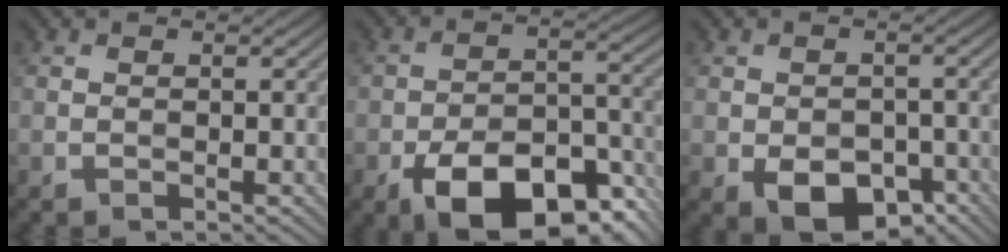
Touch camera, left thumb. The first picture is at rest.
{"total": 14.2, "force": [-8.4, 6.7, 9.3], "torque": [-0.155, -0.010, -0.137]}
{"total": 7.3, "force": [-3.5, 4.5, 4.5], "torque": [-0.076, -0.019, -0.047]}